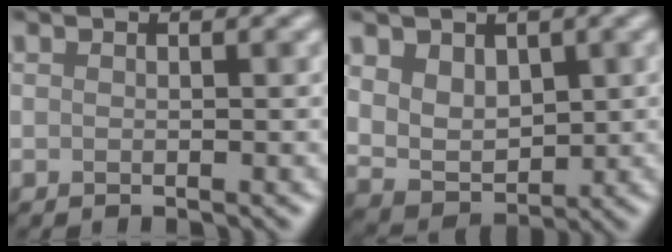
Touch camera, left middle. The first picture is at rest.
{"total": 4.0, "force": [1.4, 3.0, 2.2], "torque": [-0.052, -0.012, 0.028]}